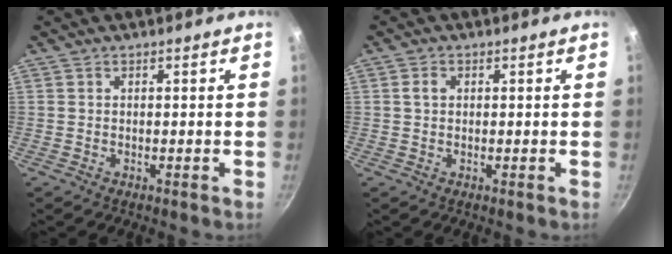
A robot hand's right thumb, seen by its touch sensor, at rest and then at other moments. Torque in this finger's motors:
{"motor_torque": [-0.08, 0.28, 0.25, 0.23, 0.06]}